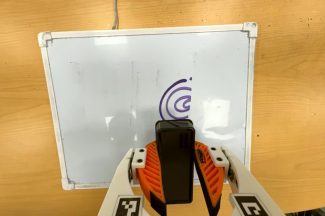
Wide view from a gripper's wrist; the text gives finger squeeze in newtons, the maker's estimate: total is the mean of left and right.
{"total": 10.6, "left": 10.4, "right": 10.7}